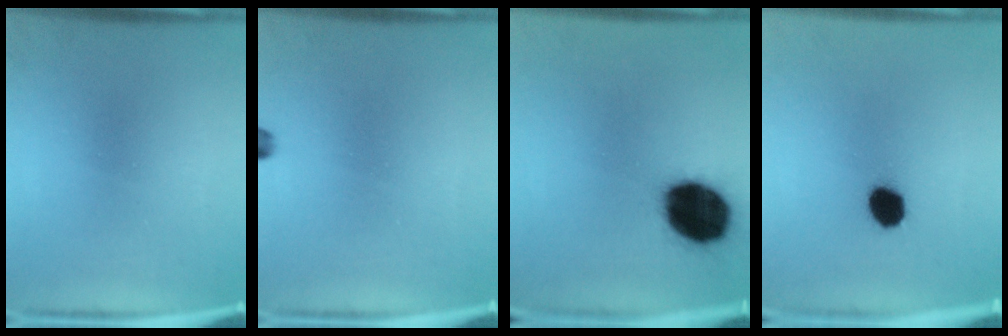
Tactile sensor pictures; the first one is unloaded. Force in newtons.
{"total": 2.0}
{"total": 19.2}
{"total": 6.1}